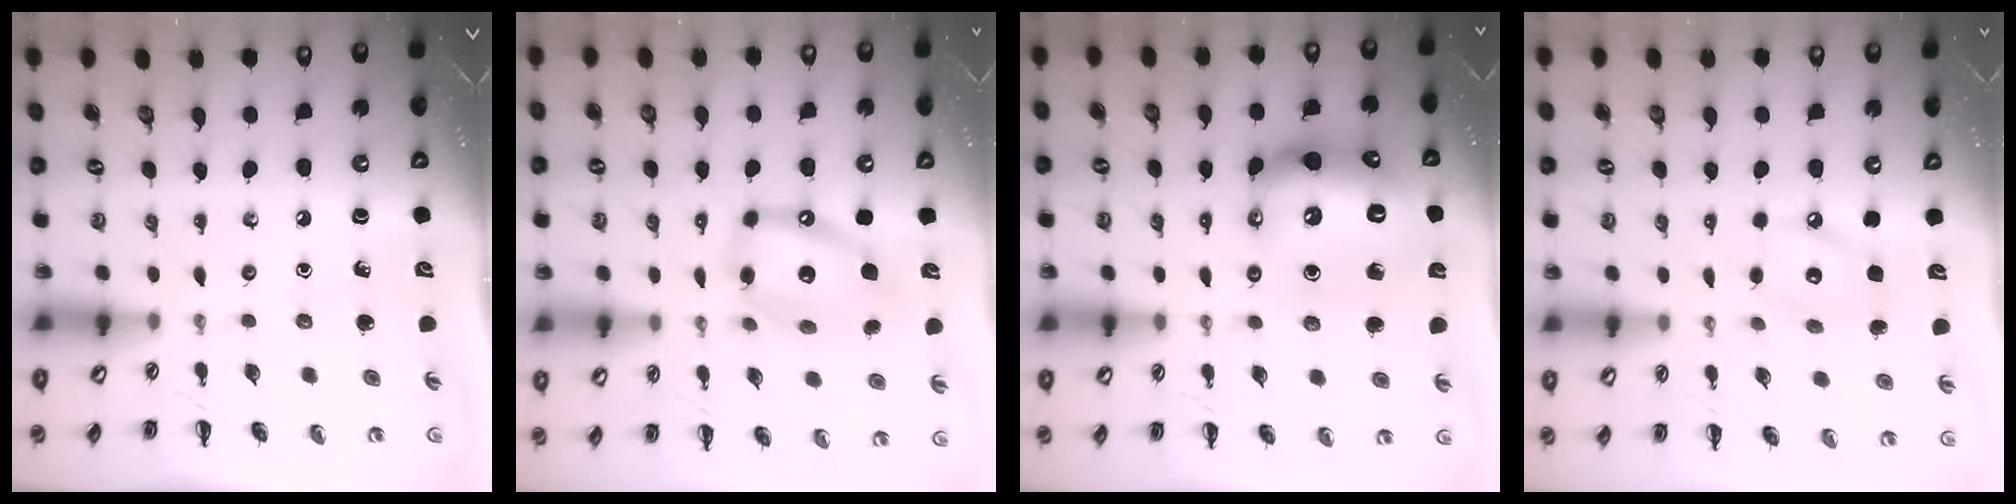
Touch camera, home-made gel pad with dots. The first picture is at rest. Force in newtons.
{"total": 12.2, "press": 11.9, "slide": 2.5}
{"total": 14.1, "press": 14.0, "slide": 1.6}
{"total": 7.2, "press": 7.2, "slide": 0.4}